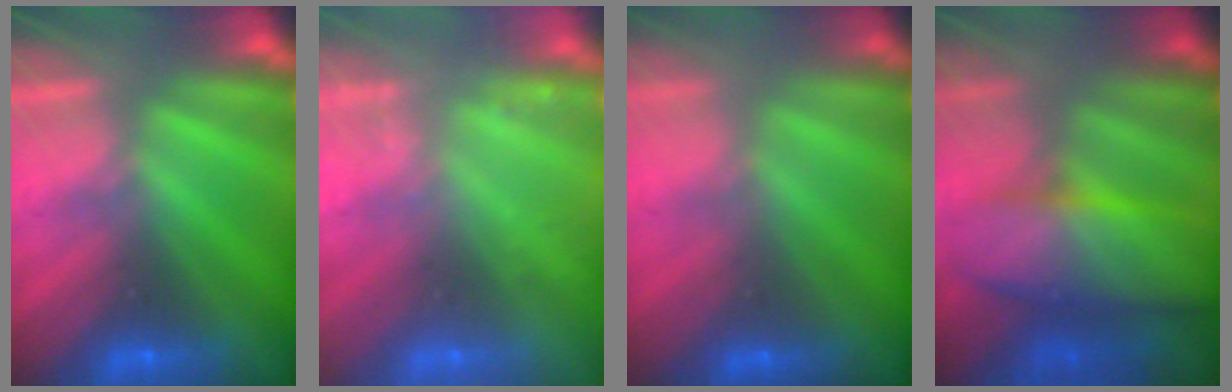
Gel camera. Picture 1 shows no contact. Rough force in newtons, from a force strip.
{"total": 2.3}
{"total": 1.3}
{"total": 7.8}